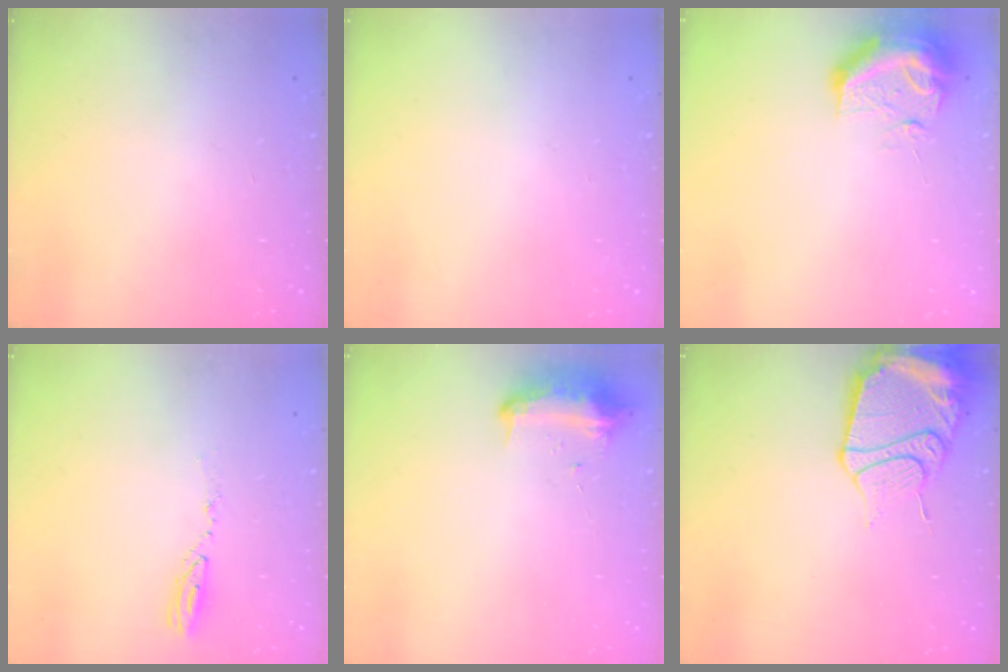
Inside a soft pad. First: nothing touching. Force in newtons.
{"total": 0.0}
{"total": 10.3, "press": 10.2, "slide": 1.7}
{"total": 4.3, "press": 4.2, "slide": 0.5}
{"total": 8.9, "press": 8.9, "slide": 0.5}
{"total": 15.2, "press": 15.1, "slide": 1.8}